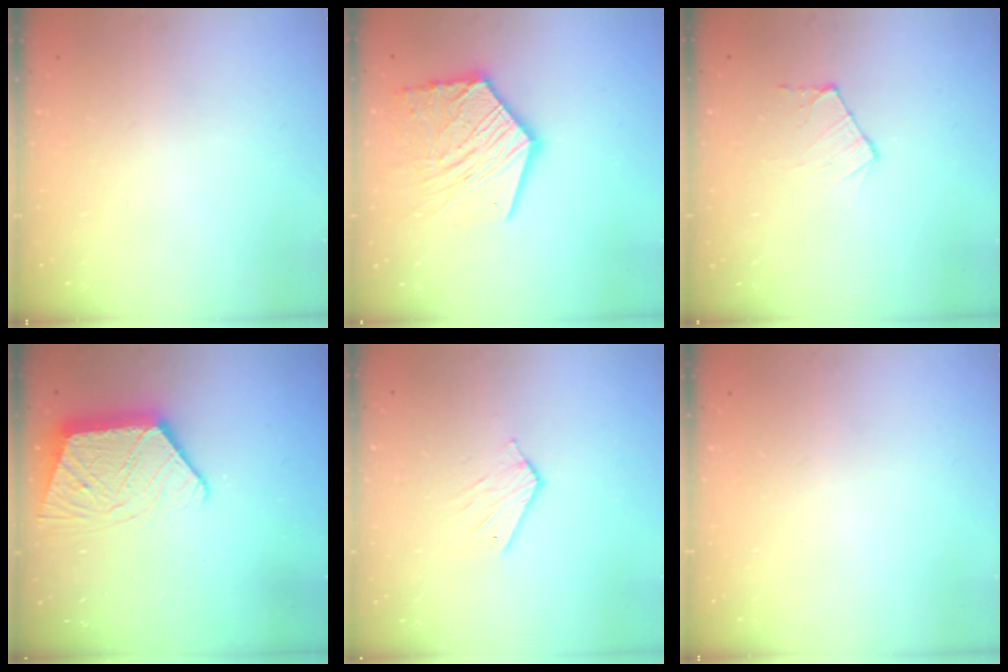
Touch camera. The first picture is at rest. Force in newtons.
{"total": 17.9, "press": 17.8, "slide": 1.7}
{"total": 5.8, "press": 5.8, "slide": 0.6}
{"total": 13.7, "press": 13.6, "slide": 1.0}
{"total": 4.4, "press": 4.4, "slide": 0.3}
{"total": 0.0}